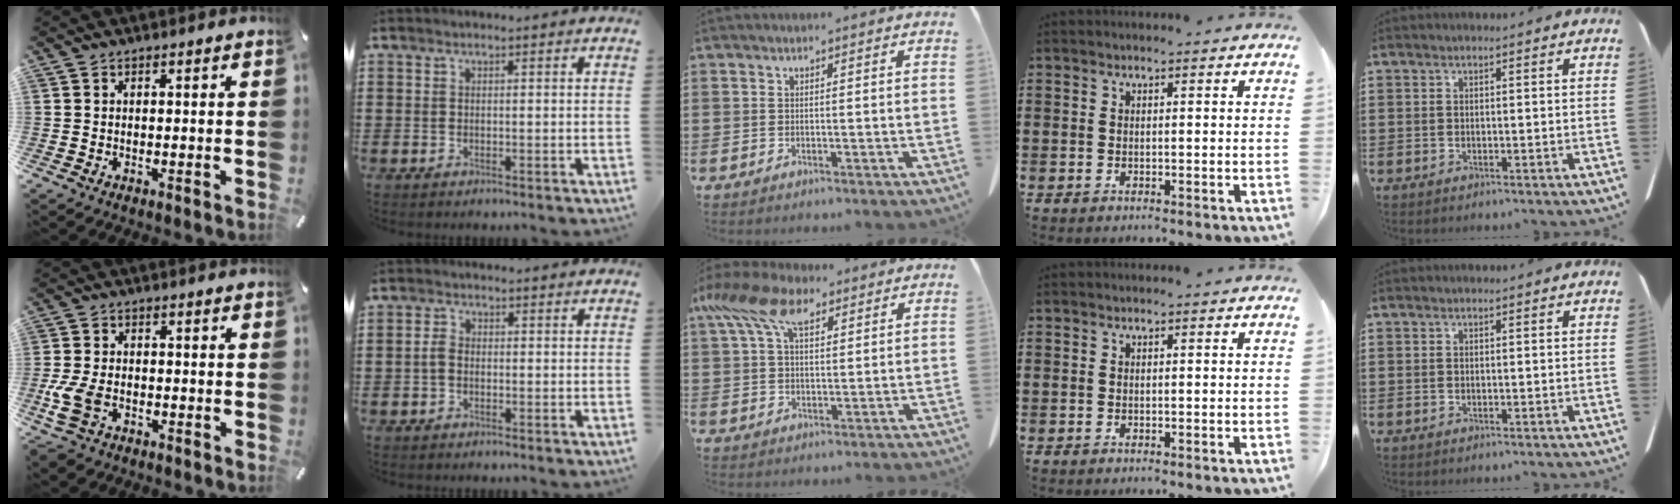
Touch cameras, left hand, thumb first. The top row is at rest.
{"thumb": {"total": 8.4, "force": [-3.3, 5.4, 5.5], "torque": [-0.137, 0.001, -0.062]}, "index": {"total": 1.8, "force": [-0.6, 1.2, 1.2], "torque": [-0.032, 0.001, -0.014]}, "middle": {"total": 9.5, "force": [5.6, 4.6, 6.2], "torque": [-0.148, 0.004, 0.102]}}